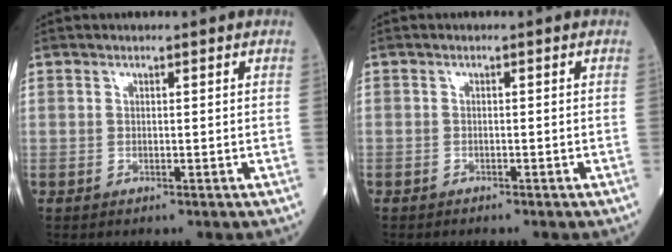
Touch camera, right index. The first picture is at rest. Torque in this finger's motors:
{"motor_torque": [1.03, -1.11, -0.24, -0.21]}